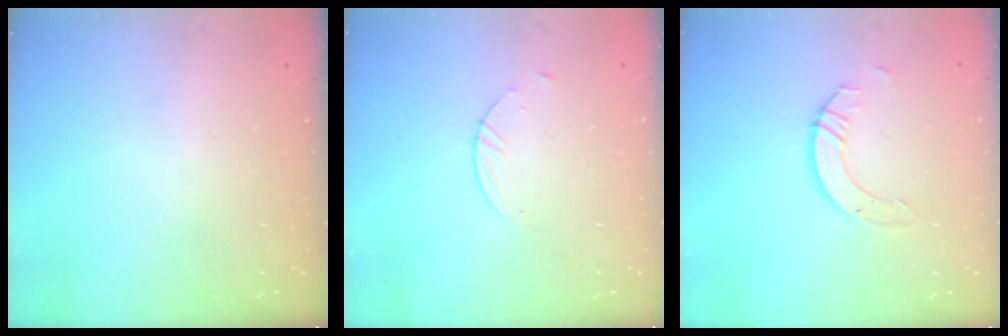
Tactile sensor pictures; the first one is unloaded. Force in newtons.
{"total": 2.1, "press": 2.1, "slide": 0.2}
{"total": 6.0, "press": 6.0, "slide": 0.4}